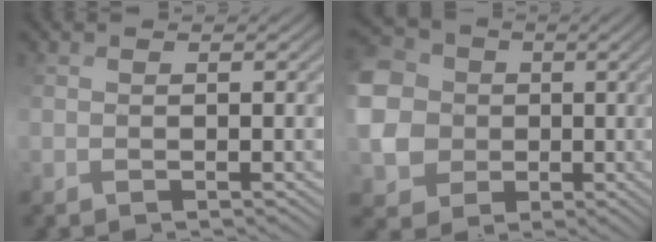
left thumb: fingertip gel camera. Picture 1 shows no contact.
{"total": 14.1, "force": [2.5, 12.9, 5.3], "torque": [-0.202, 0.006, 0.027]}